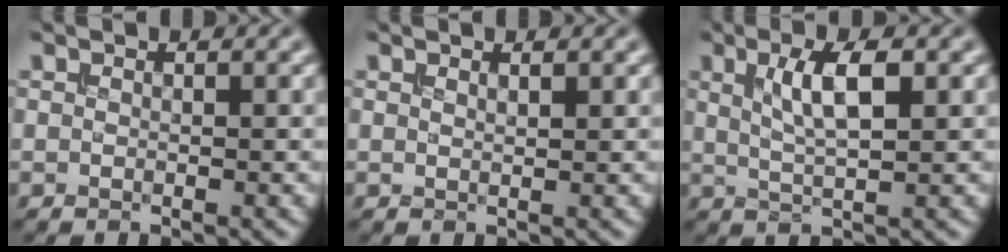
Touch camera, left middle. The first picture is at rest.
{"total": 0.6, "force": [0.5, 0.1, 0.3], "torque": [-0.003, 0.001, 0.009]}
{"total": 4.4, "force": [1.2, 1.3, 4.0], "torque": [-0.077, 0.004, 0.022]}